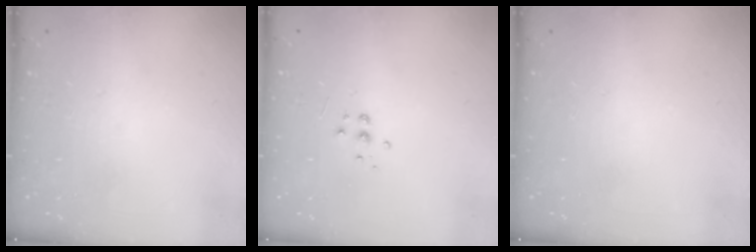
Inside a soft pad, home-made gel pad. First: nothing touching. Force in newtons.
{"total": 4.8, "press": 4.7, "slide": 0.4}
{"total": 0.0}